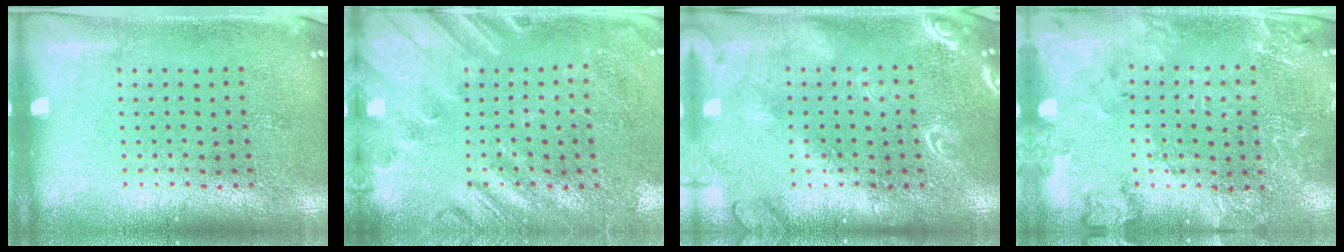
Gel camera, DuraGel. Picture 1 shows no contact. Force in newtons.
{"total": 2.2, "press": 1.8, "slide": 1.2}
{"total": 2.1, "press": 2.1, "slide": 0.2}
{"total": 2.0, "press": 1.9, "slide": 0.4}